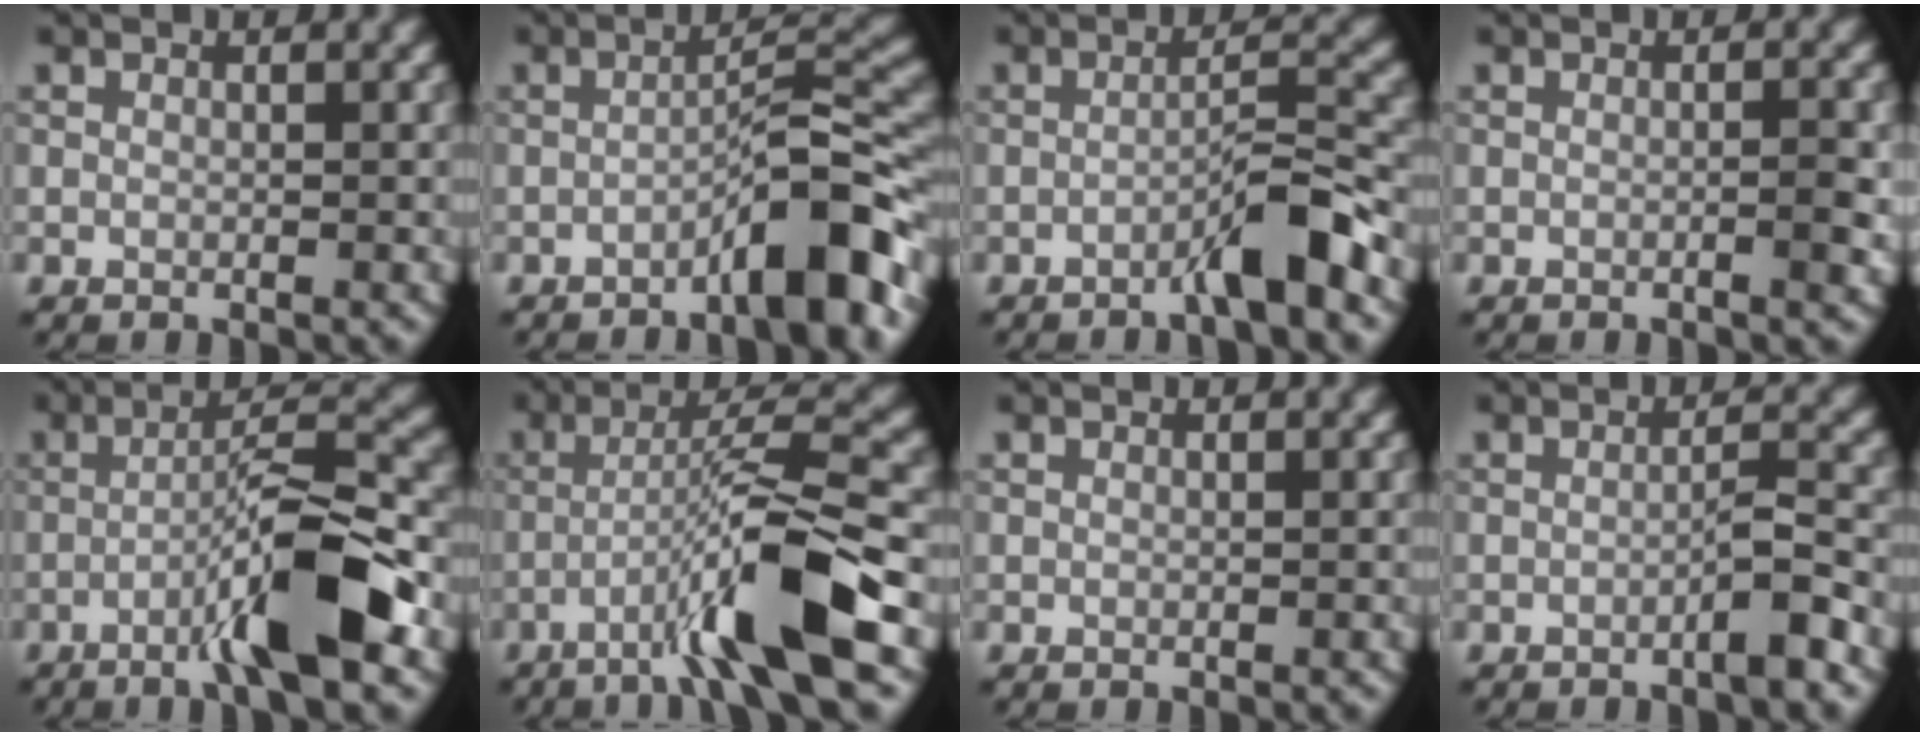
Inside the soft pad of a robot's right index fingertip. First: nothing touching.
{"total": 6.4, "force": [-3.5, 0.9, 5.4], "torque": [-0.073, 0.024, -0.063]}
{"total": 4.2, "force": [-2.4, 0.3, 3.4], "torque": [-0.053, 0.018, -0.047]}
{"total": 1.8, "force": [-0.5, 0.3, 1.7], "torque": [-0.023, 0.001, -0.011]}
{"total": 8.3, "force": [-3.3, 1.0, 7.5], "torque": [-0.121, 0.018, -0.064]}
{"total": 8.8, "force": [-4.1, 0.5, 7.8], "torque": [-0.130, 0.020, -0.079]}
{"total": 0.0}
{"total": 2.6, "force": [-1.3, 0.1, 2.3], "torque": [-0.032, 0.013, -0.027]}